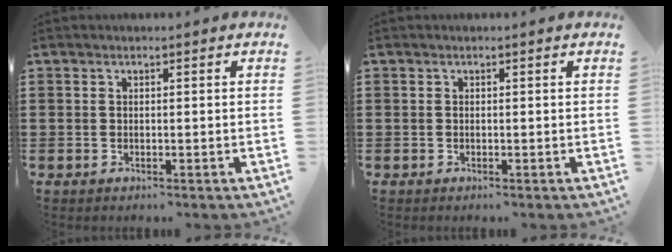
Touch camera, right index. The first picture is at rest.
{"total": 0.0}